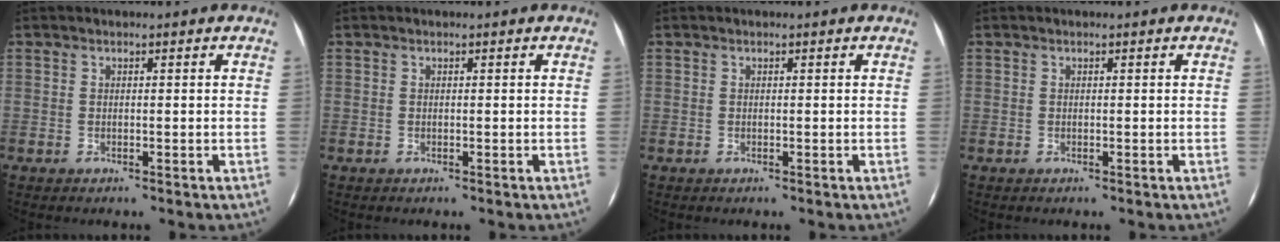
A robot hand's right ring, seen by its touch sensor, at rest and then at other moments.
{"total": 0.0}
{"total": 0.0}
{"total": 0.0}